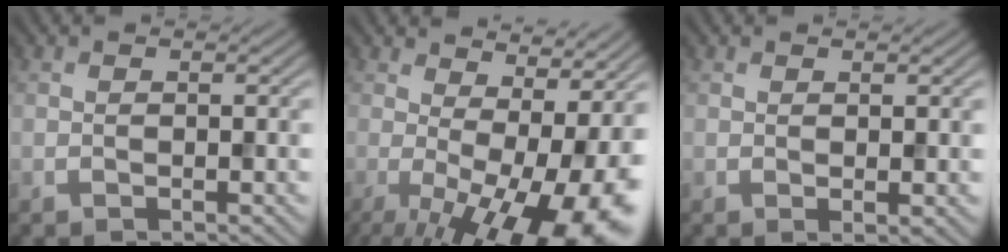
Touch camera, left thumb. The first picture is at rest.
{"total": 17.1, "force": [-2.3, 7.0, 15.5], "torque": [-0.188, -0.012, -0.009]}
{"total": 1.0, "force": [0.5, 0.2, 0.8], "torque": [-0.011, -0.003, 0.009]}